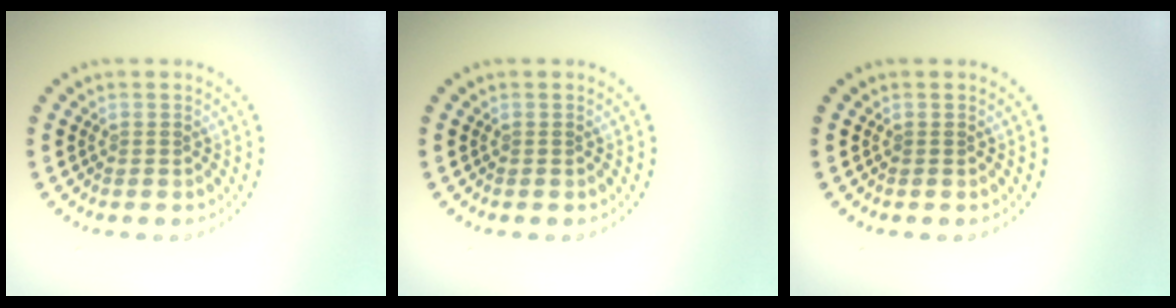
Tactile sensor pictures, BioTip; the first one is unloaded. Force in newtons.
{"total": 0.0}
{"total": 0.0}